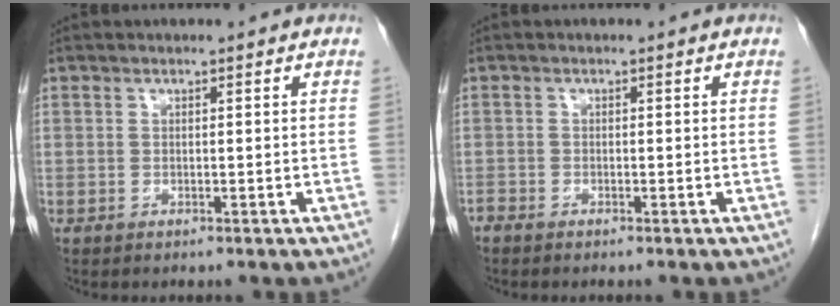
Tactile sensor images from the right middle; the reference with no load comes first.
{"total": 0.8, "force": [-0.8, 0.1, 0.1], "torque": [-0.007, -0.003, -0.017]}